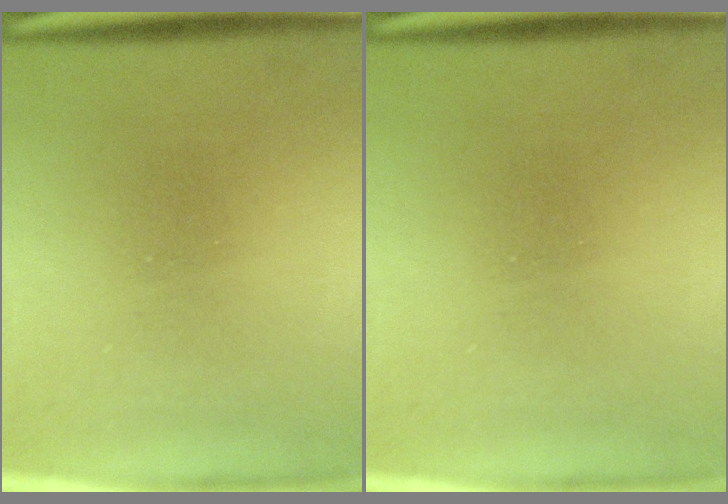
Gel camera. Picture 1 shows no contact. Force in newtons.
{"total": 0.0}